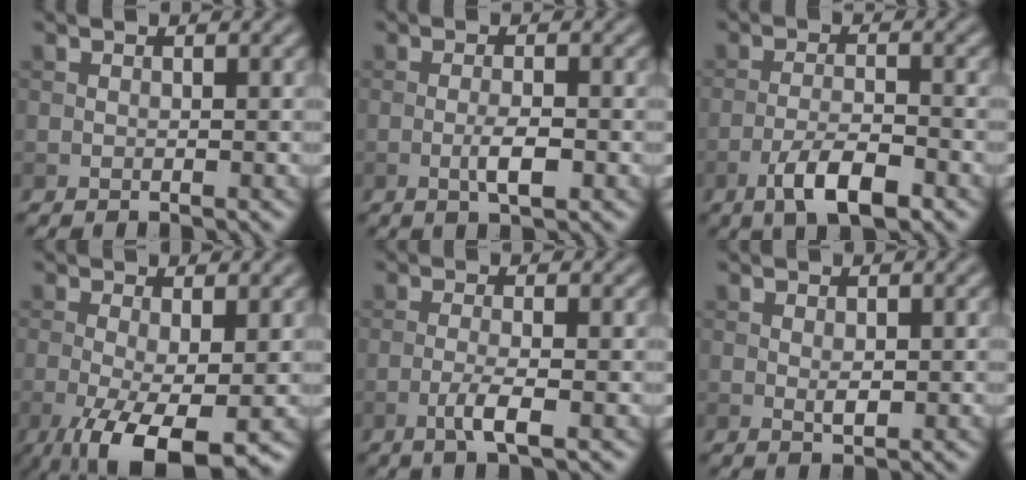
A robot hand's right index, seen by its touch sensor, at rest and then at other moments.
{"total": 2.5, "force": [-0.8, 0.6, 2.3], "torque": [-0.043, 0.000, -0.017]}
{"total": 5.0, "force": [-2.9, 1.5, 3.8], "torque": [-0.070, 0.002, -0.055]}
{"total": 7.3, "force": [-2.8, 2.3, 6.4], "torque": [-0.124, -0.018, -0.041]}
{"total": 2.6, "force": [-1.1, 0.4, 2.4], "torque": [-0.047, 0.004, -0.026]}
{"total": 1.2, "force": [0.1, 0.6, 1.0], "torque": [-0.020, -0.002, 0.002]}